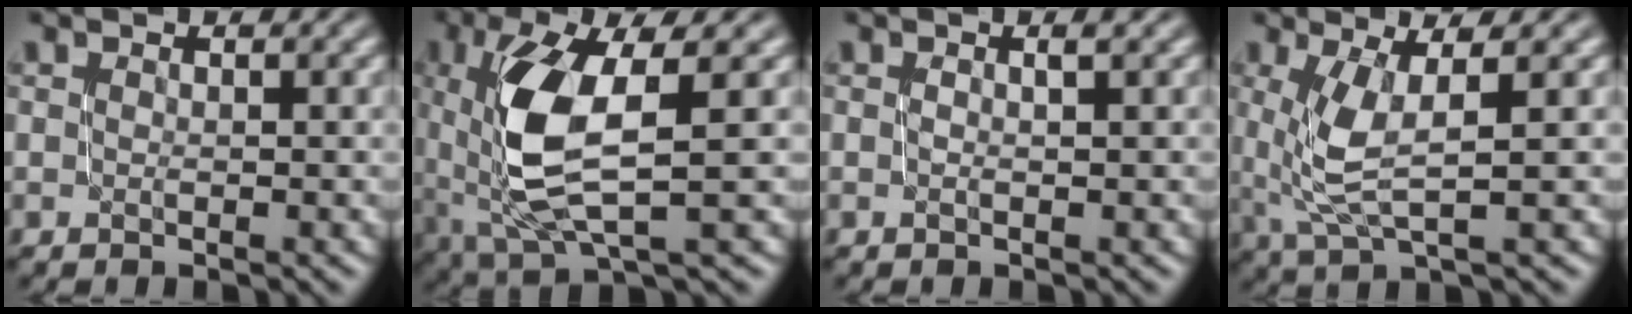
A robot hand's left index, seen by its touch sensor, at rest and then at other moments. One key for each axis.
{"total": 8.1, "fx": 0.6, "fy": 3.1, "fz": 7.4, "tx": -0.162, "ty": -0.008, "tz": 0.020}
{"total": 1.1, "fx": 0.1, "fy": 0.4, "fz": 1.0, "tx": -0.011, "ty": 0.004, "tz": -0.003}
{"total": 4.2, "fx": 0.7, "fy": 1.2, "fz": 3.9, "tx": -0.095, "ty": -0.001, "tz": 0.020}